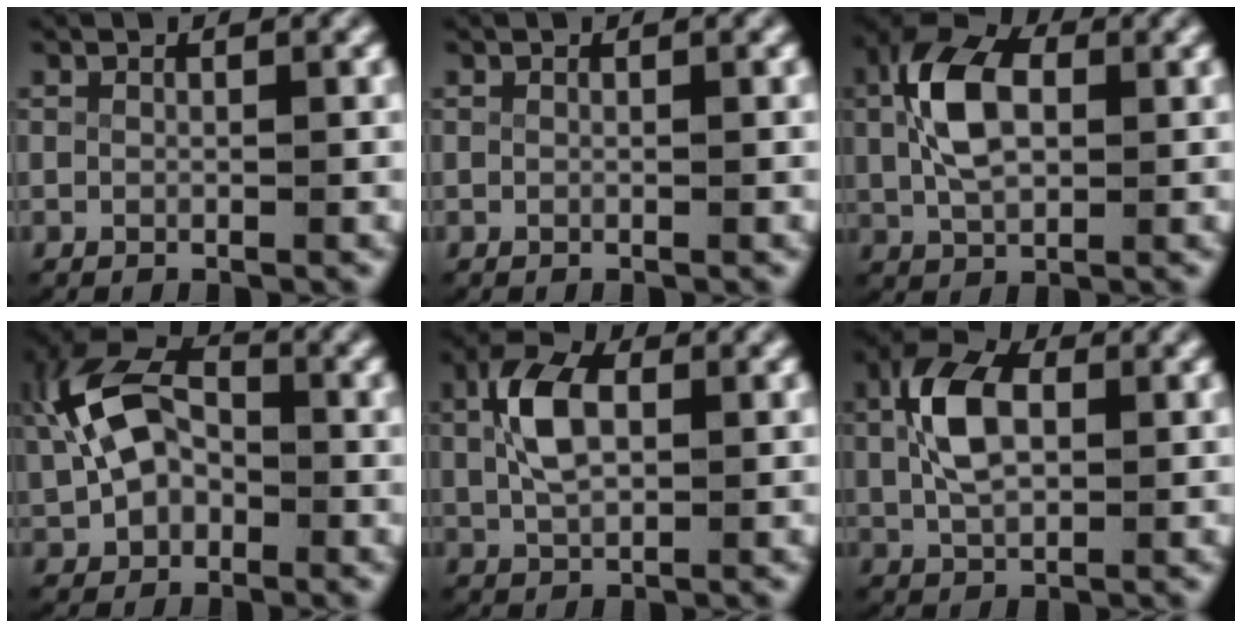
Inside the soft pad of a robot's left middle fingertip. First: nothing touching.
{"total": 0.0}
{"total": 6.3, "force": [0.9, 3.8, 5.0], "torque": [-0.114, -0.003, 0.022]}
{"total": 7.4, "force": [0.7, 5.5, 4.9], "torque": [-0.110, -0.014, 0.020]}
{"total": 4.6, "force": [0.8, 2.5, 3.7], "torque": [-0.085, -0.001, 0.018]}
{"total": 5.4, "force": [0.9, 3.2, 4.3], "torque": [-0.099, -0.002, 0.021]}